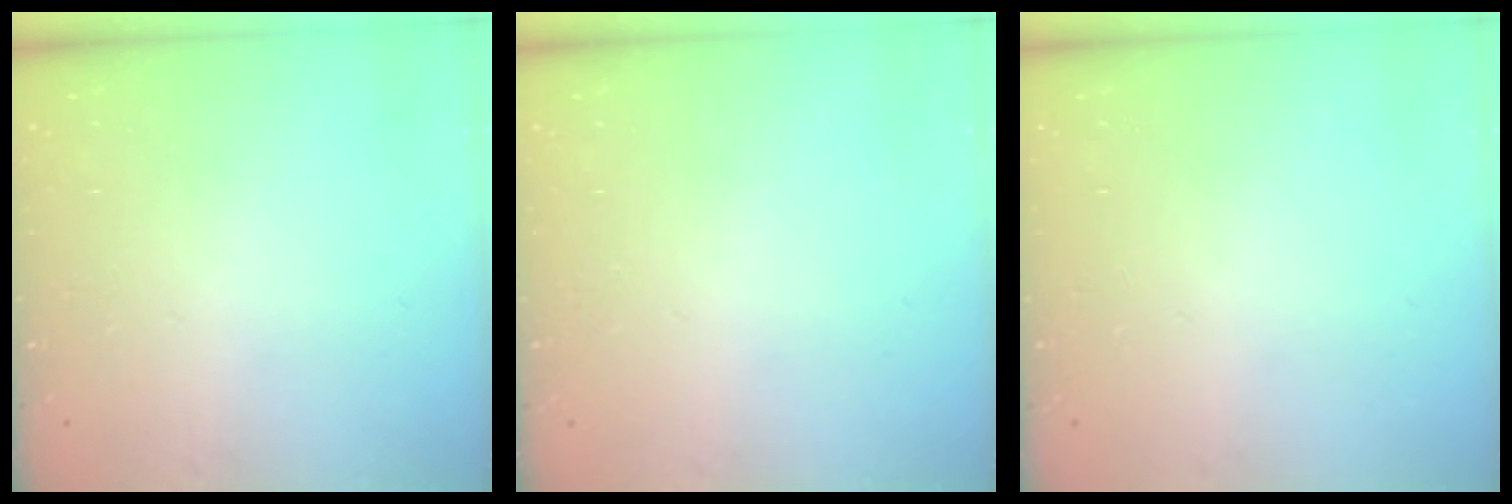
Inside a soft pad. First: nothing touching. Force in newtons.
{"total": 0.0}
{"total": 0.0}